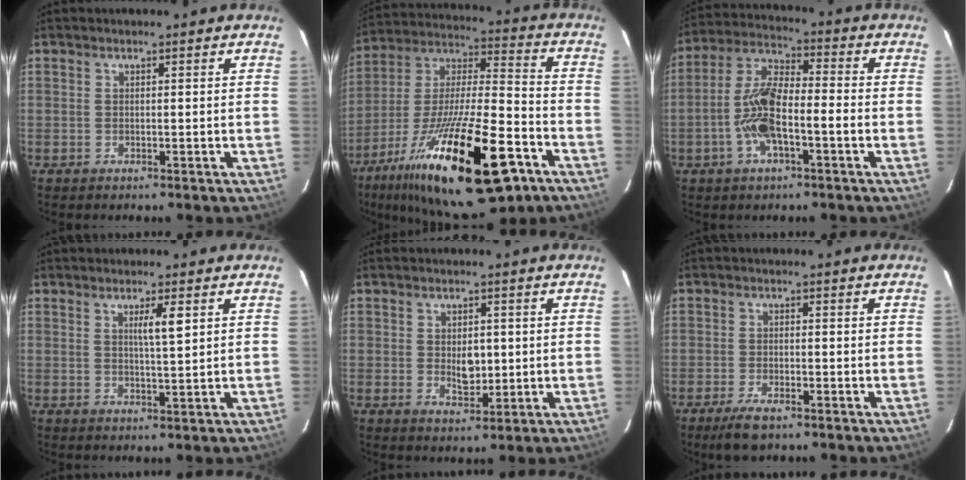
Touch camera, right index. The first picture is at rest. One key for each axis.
{"total": 27.2, "fx": -14.3, "fy": 5.8, "fz": 22.3, "tx": -0.385, "ty": -0.032, "tz": -0.238}
{"total": 10.3, "fx": -3.0, "fy": 2.9, "fz": 9.4, "tx": -0.200, "ty": 0.017, "tz": -0.059}
{"total": 3.2, "fx": 1.3, "fy": -0.1, "fz": 2.9, "tx": -0.053, "ty": -0.002, "tz": 0.021}
{"total": 3.9, "fx": 0.0, "fy": 2.0, "fz": 3.3, "tx": -0.053, "ty": -0.005, "tz": 0.007}
{"total": 4.3, "fx": -3.1, "fy": 1.1, "fz": 2.9, "tx": -0.062, "ty": -0.006, "tz": -0.052}